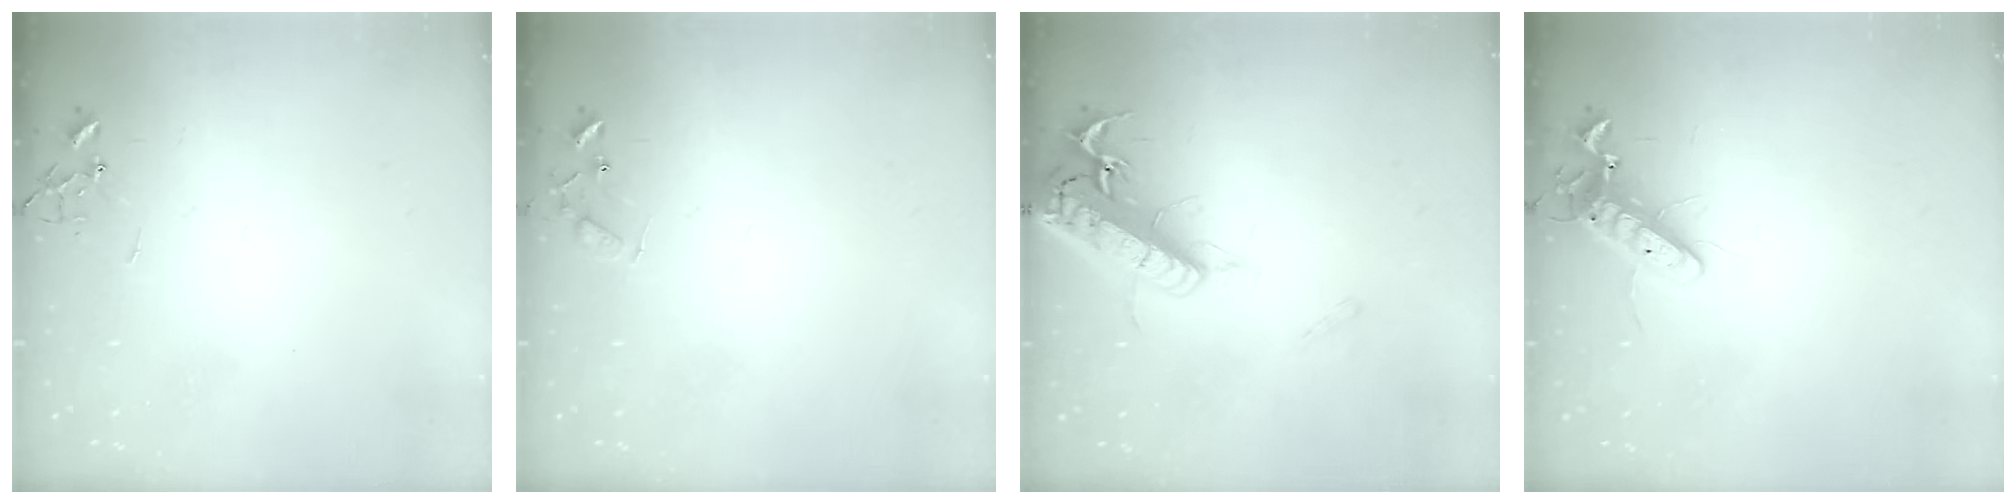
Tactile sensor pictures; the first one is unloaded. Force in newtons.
{"total": 5.6, "press": 5.6, "slide": 0.5}
{"total": 20.1, "press": 19.7, "slide": 3.9}
{"total": 11.2, "press": 11.1, "slide": 1.4}